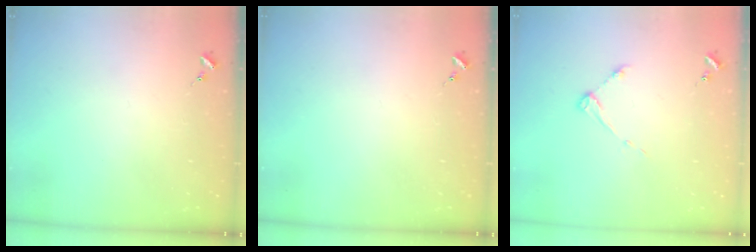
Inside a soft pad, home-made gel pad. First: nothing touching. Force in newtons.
{"total": 0.0}
{"total": 4.3, "press": 4.3, "slide": 0.6}